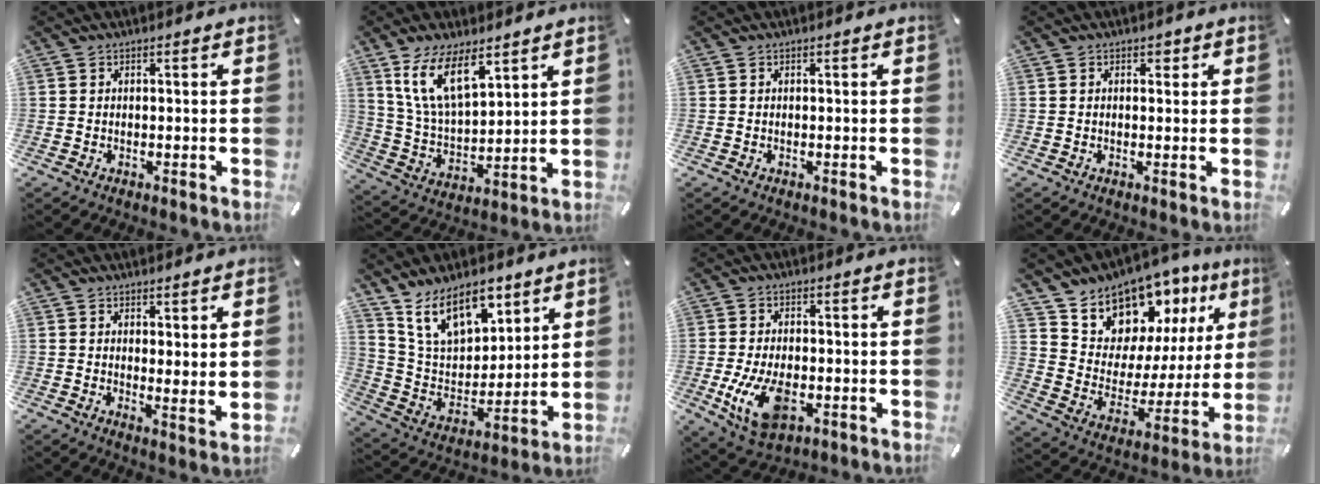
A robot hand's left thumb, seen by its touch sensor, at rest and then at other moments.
{"total": 13.1, "force": [8.4, 6.0, 8.0], "torque": [-0.192, -0.029, 0.153]}
{"total": 0.0}
{"total": 1.2, "force": [0.5, 1.0, 0.4], "torque": [0.005, 0.000, 0.003]}
{"total": 3.2, "force": [2.5, 0.5, 2.0], "torque": [-0.028, -0.023, 0.042]}
{"total": 15.6, "force": [10.7, 8.7, 7.4], "torque": [-0.143, -0.049, 0.199]}
{"total": 10.7, "force": [-2.7, 6.5, 8.1], "torque": [-0.170, -0.005, -0.045]}
{"total": 12.8, "force": [10.9, 6.6, 0.0], "torque": [-0.014, -0.125, 0.197]}